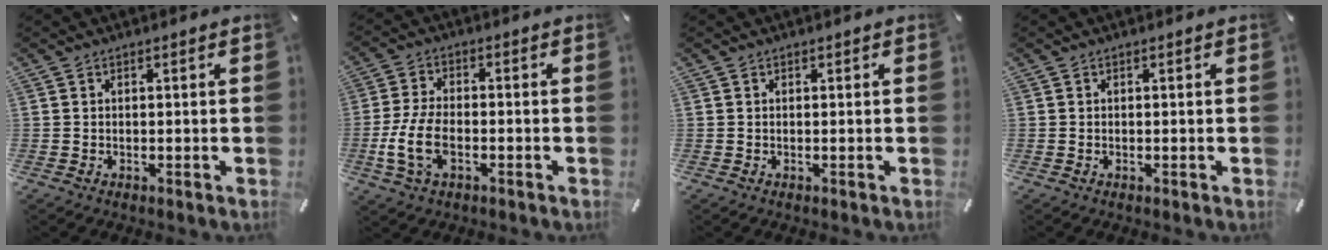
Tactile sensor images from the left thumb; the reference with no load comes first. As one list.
[{"total": 8.4, "force": [-2.8, 4.7, 6.4], "torque": [-0.145, 0.001, -0.052]}, {"total": 0.0}, {"total": 0.0}]